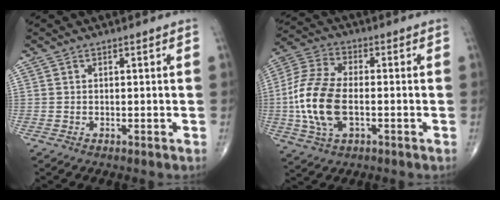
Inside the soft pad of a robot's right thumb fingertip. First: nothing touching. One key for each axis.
{"total": 14.6, "fx": -2.2, "fy": 7.9, "fz": 12.0, "tx": -0.263, "ty": 0.012, "tz": -0.042}